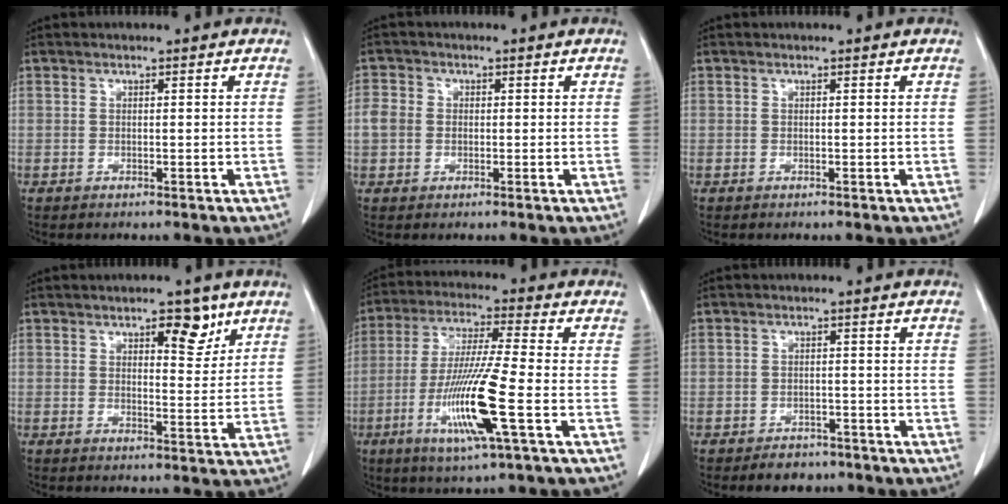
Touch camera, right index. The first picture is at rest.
{"total": 3.3, "force": [-0.1, 2.9, 1.5], "torque": [-0.038, 0.012, -0.005]}
{"total": 0.0}
{"total": 5.2, "force": [3.1, 2.0, 3.6], "torque": [-0.044, -0.002, 0.042]}
{"total": 13.5, "force": [-4.4, -0.2, 12.8], "torque": [-0.258, -0.021, -0.087]}
{"total": 3.9, "force": [-3.0, 2.3, 0.9], "torque": [-0.014, 0.005, -0.039]}